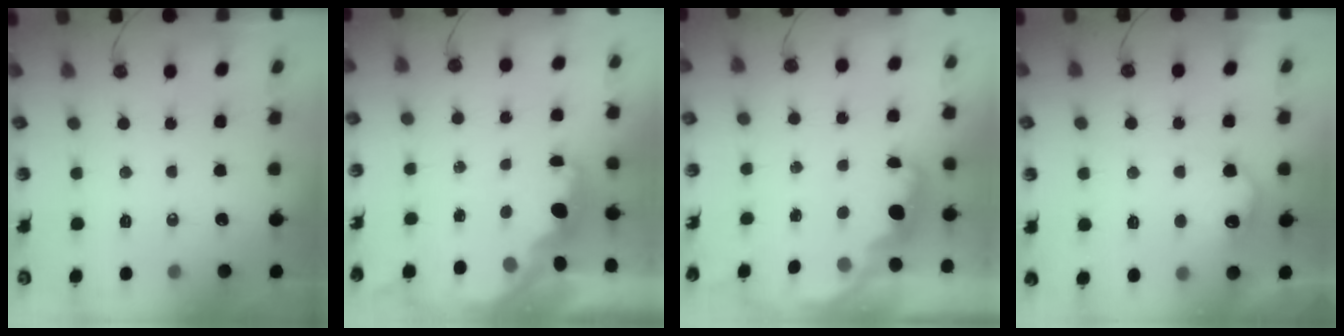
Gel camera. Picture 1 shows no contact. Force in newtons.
{"total": 2.2, "press": 2.0, "slide": 0.8}
{"total": 2.3, "press": 2.3, "slide": 0.5}
{"total": 10.7, "press": 10.7, "slide": 0.4}